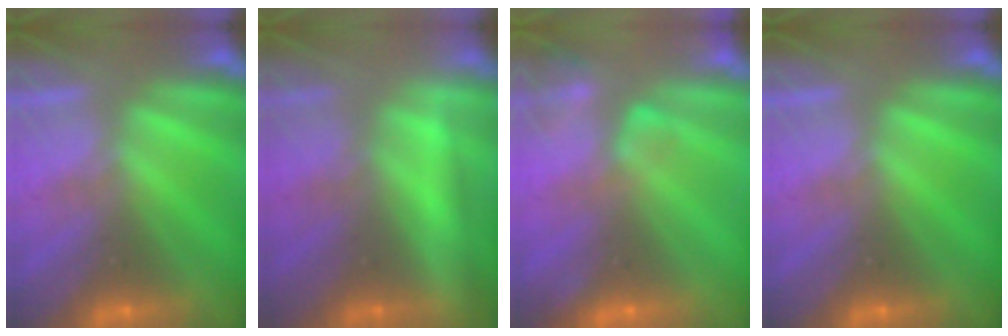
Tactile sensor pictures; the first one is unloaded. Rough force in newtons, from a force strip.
{"total": 2.3}
{"total": 2.4}
{"total": 0.0}